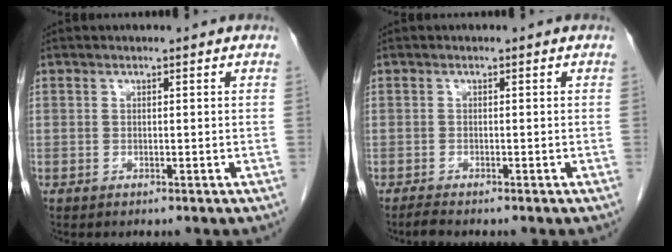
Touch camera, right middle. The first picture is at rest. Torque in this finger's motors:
{"motor_torque": [0.22, -0.09, -0.07, 0.00]}